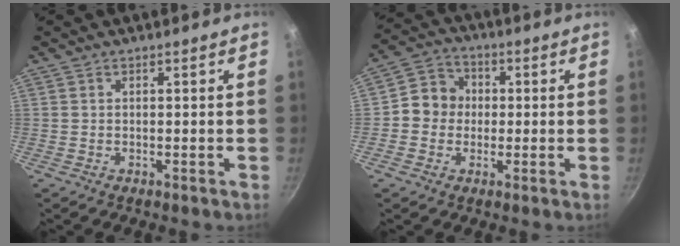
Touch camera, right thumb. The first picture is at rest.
{"total": 7.4, "force": [-0.2, 6.8, 2.9], "torque": [-0.015, 0.017, -0.023]}